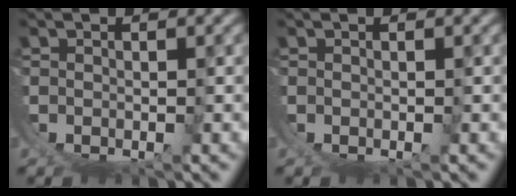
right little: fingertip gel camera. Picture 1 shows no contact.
{"total": 0.0}